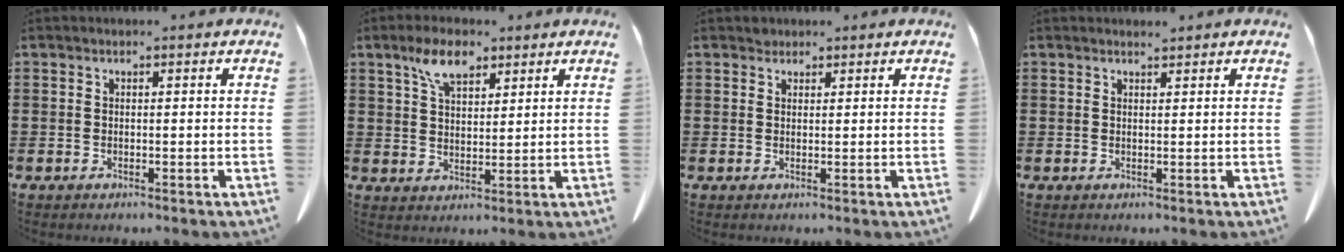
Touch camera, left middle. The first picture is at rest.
{"total": 6.3, "force": [4.0, 3.1, 3.7], "torque": [-0.085, 0.011, 0.073]}
{"total": 1.1, "force": [1.0, 0.5, 0.0], "torque": [-0.003, 0.001, 0.020]}
{"total": 1.0, "force": [1.0, 0.1, 0.2], "torque": [-0.006, 0.000, 0.019]}